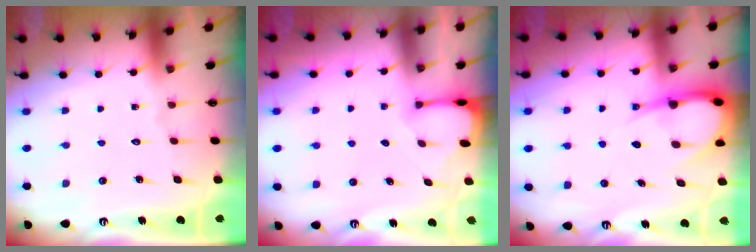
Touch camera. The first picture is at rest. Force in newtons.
{"total": 1.2, "press": 1.2, "slide": 0.3}
{"total": 8.0, "press": 8.0, "slide": 0.9}